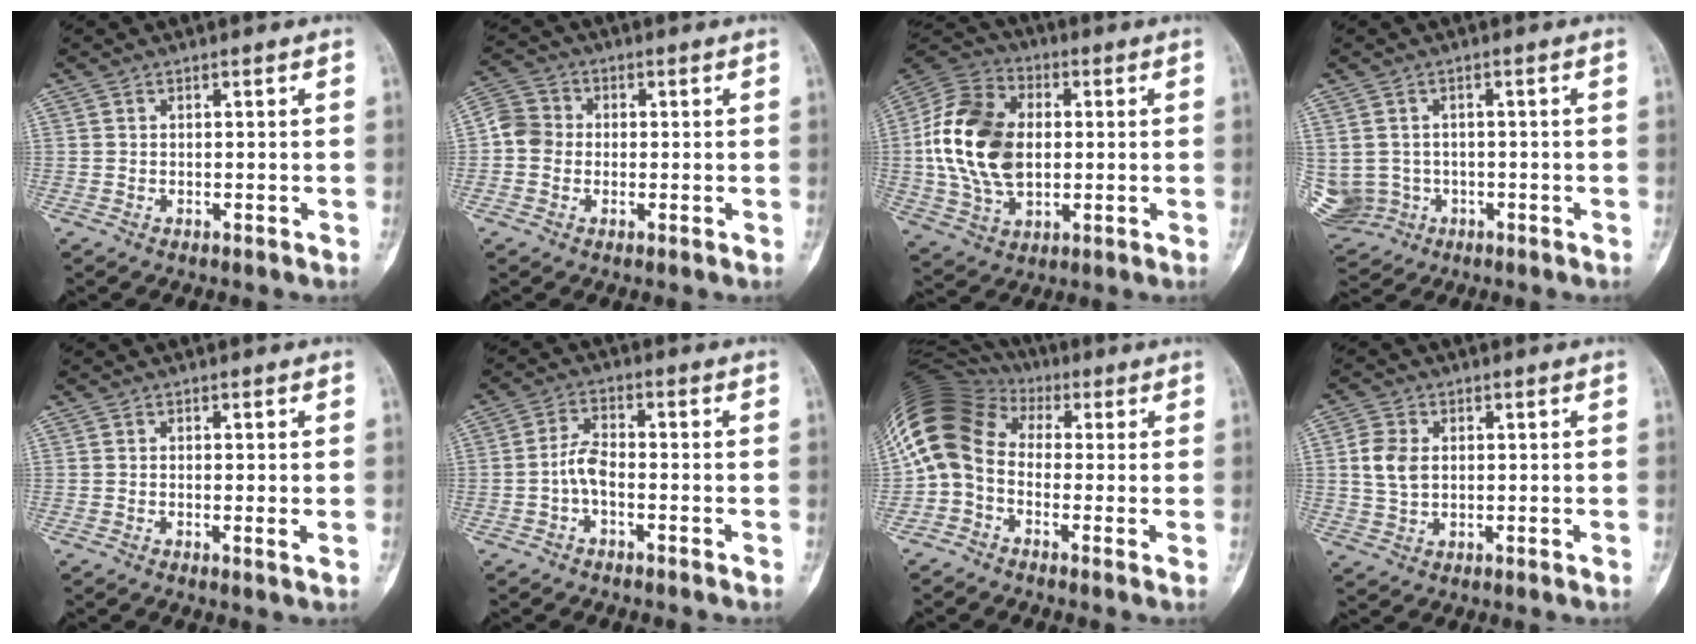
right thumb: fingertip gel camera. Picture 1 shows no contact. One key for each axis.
{"total": 5.4, "fx": -0.4, "fy": 5.0, "fz": 2.1, "tx": -0.029, "ty": 0.015, "tz": -0.018}
{"total": 18.8, "fx": 0.7, "fy": 12.7, "fz": 13.9, "tx": -0.254, "ty": 0.010, "tz": 0.013}
{"total": 9.8, "fx": -1.9, "fy": 9.0, "fz": 3.2, "tx": -0.093, "ty": 0.024, "tz": -0.016}
{"total": 1.5, "fx": 0.0, "fy": 0.2, "fz": 1.5, "tx": -0.028, "ty": -0.005, "tz": -0.002}
{"total": 4.2, "fx": -1.4, "fy": 2.0, "fz": 3.4, "tx": -0.064, "ty": 0.020, "tz": -0.034}
{"total": 13.4, "fx": 0.3, "fy": 10.4, "fz": 8.4, "tx": -0.156, "ty": 0.051, "tz": -0.012}
{"total": 5.9, "fx": 0.9, "fy": 4.2, "fz": 4.0, "tx": -0.079, "ty": 0.003, "tz": 0.018}